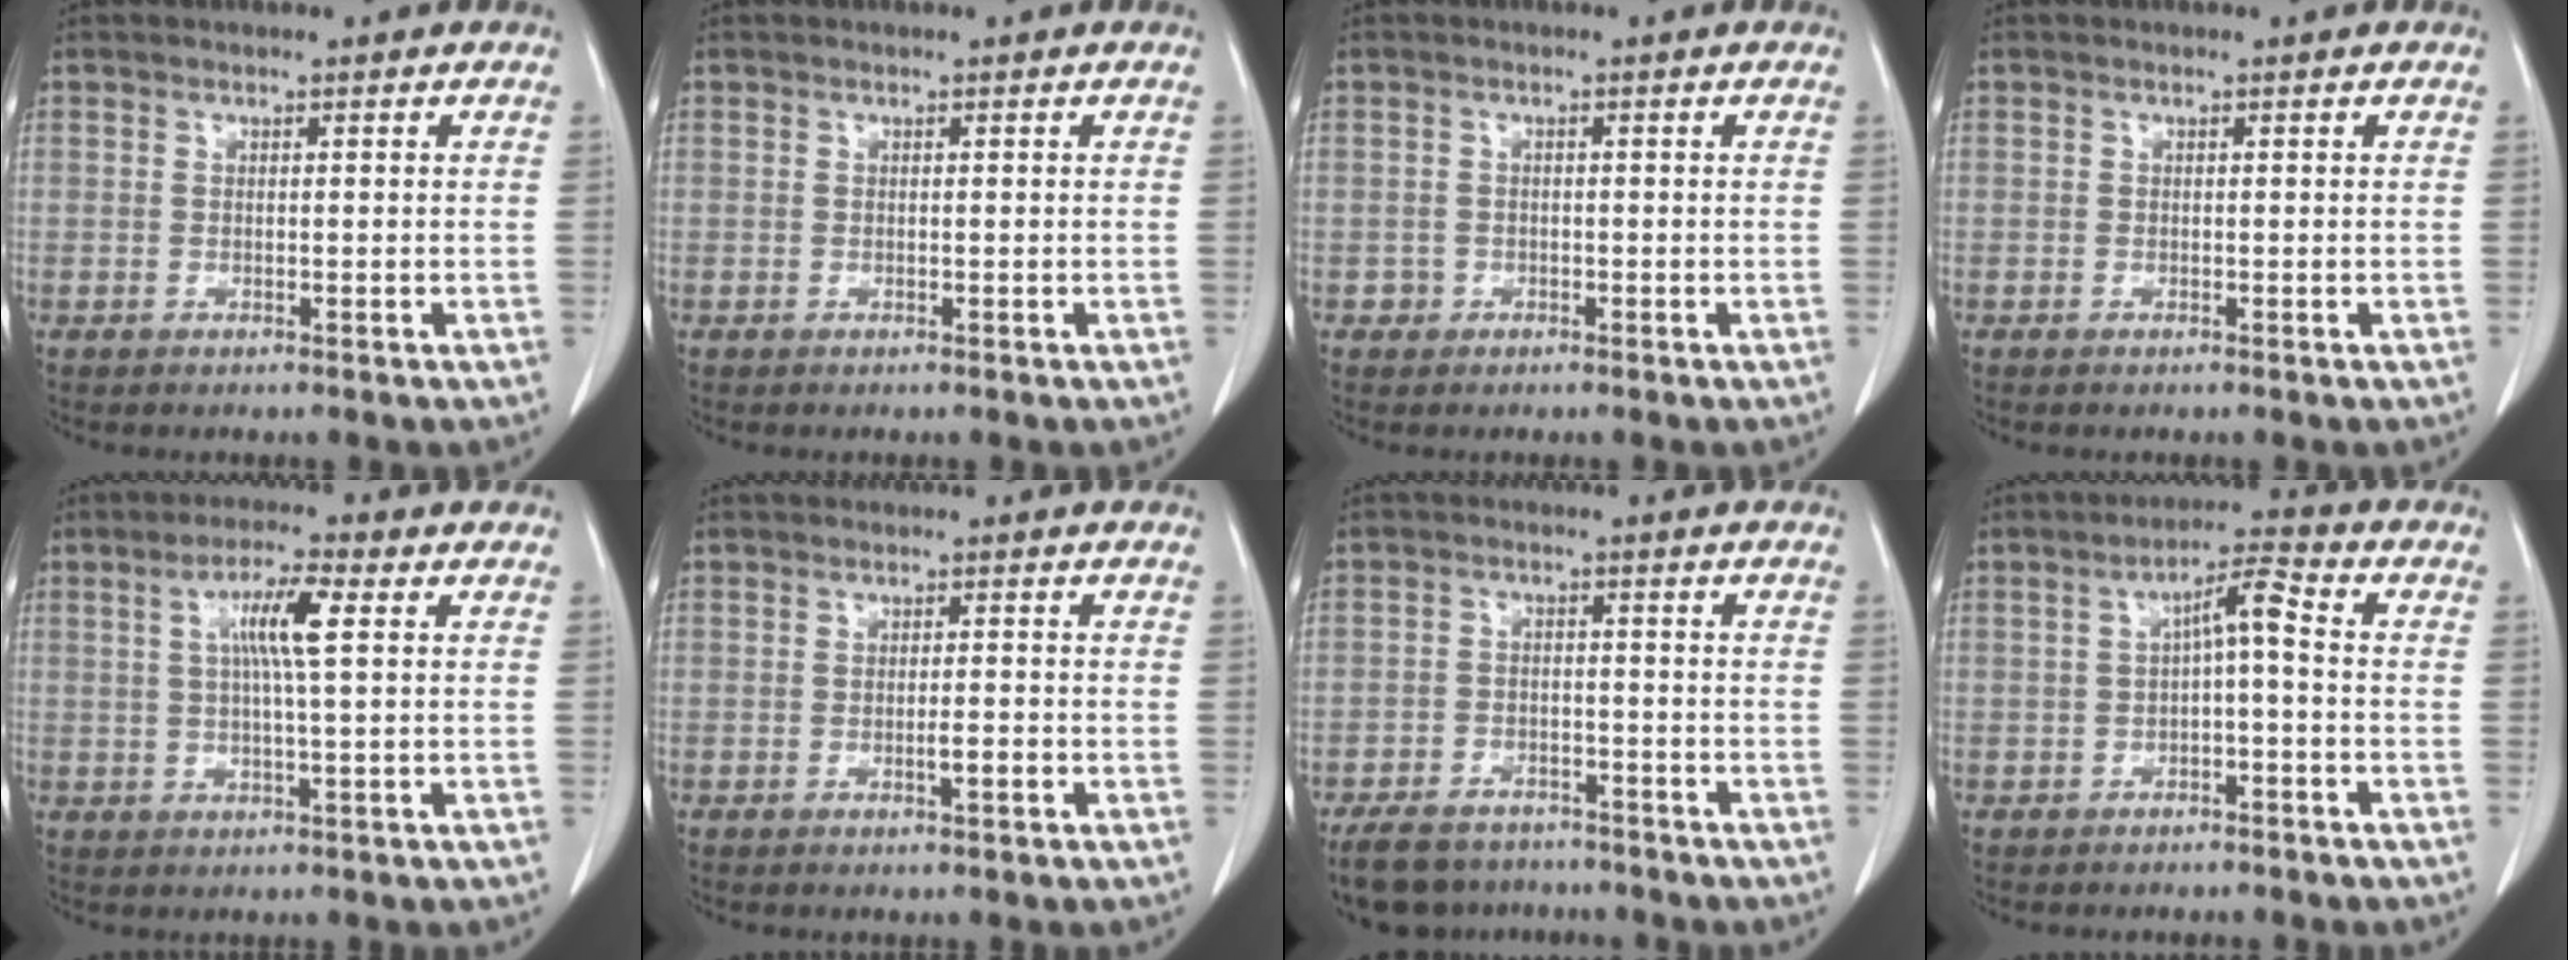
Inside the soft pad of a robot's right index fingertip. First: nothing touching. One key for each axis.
{"total": 0.0}
{"total": 1.7, "fx": -0.6, "fy": 1.6, "fz": 0.1, "tx": 0.004, "ty": 0.008, "tz": -0.009}
{"total": 0.0}
{"total": 6.8, "fx": 1.6, "fy": 0.5, "fz": 6.6, "tx": -0.120, "ty": 0.006, "tz": 0.030}
{"total": 2.3, "fx": -0.8, "fy": 0.5, "fz": 2.2, "tx": -0.041, "ty": 0.000, "tz": -0.010}
{"total": 12.3, "fx": -9.9, "fy": 5.8, "fz": 4.3, "tx": -0.089, "ty": 0.002, "tz": -0.145}
{"total": 5.3, "fx": -0.1, "fy": 1.2, "fz": 5.2, "tx": -0.093, "ty": 0.024, "tz": -0.001}